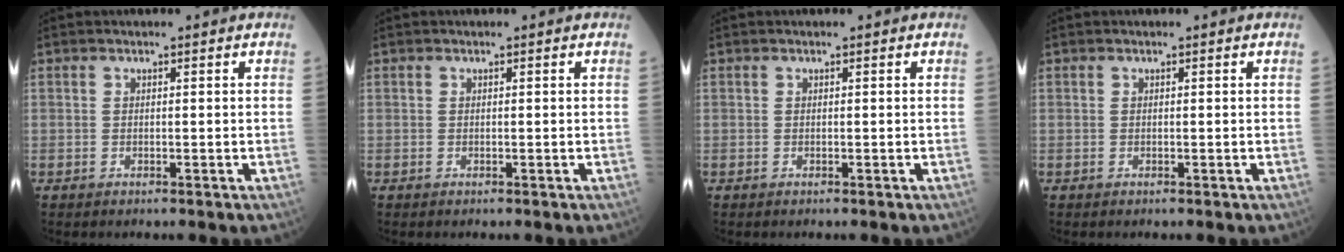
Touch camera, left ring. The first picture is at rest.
{"total": 0.0}
{"total": 0.0}
{"total": 0.0}